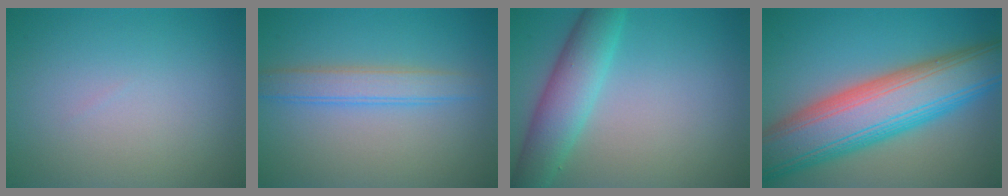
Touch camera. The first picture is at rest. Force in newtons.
{"total": 2.9, "press": 2.9, "slide": 0.0}
{"total": 5.1, "press": 5.1, "slide": 0.2}
{"total": 12.0, "press": 12.0, "slide": 0.6}